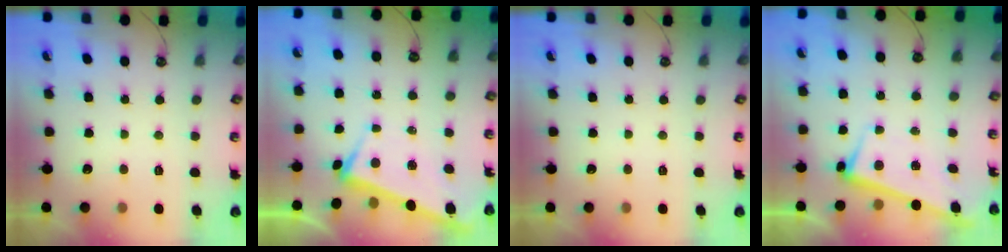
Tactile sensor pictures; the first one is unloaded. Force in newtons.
{"total": 4.2, "press": 4.2, "slide": 0.2}
{"total": 0.0}
{"total": 2.7, "press": 2.5, "slide": 0.9}